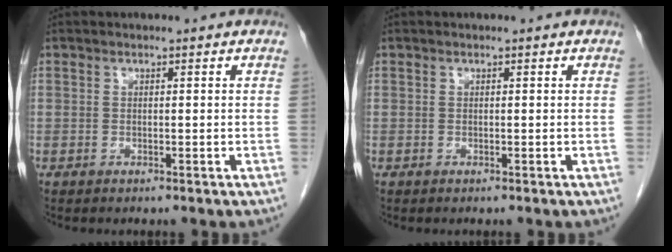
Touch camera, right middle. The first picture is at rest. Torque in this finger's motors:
{"motor_torque": [0.34, -0.13, -0.01, 0.00]}